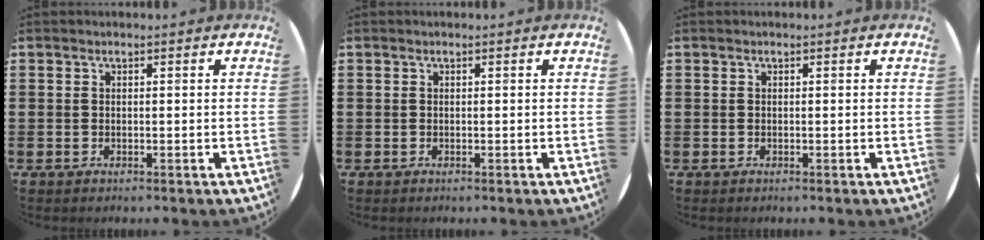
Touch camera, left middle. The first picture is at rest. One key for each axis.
{"total": 0.0}
{"total": 0.0}